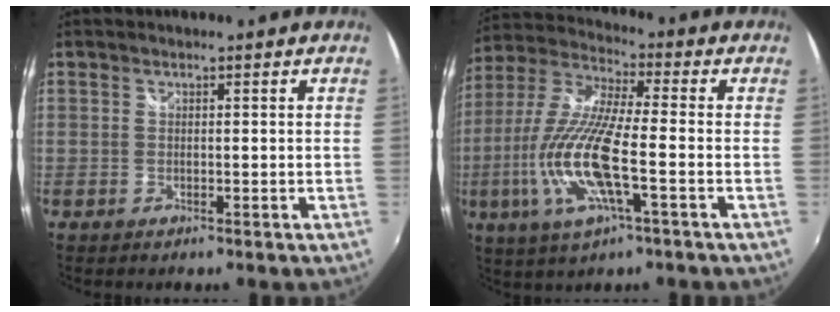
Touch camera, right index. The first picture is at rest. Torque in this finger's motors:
{"motor_torque": [1.98, -0.16, 0.86, 0.21]}